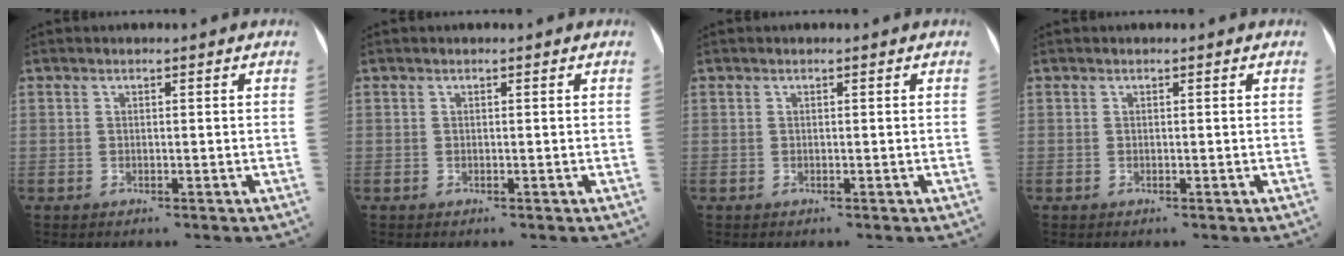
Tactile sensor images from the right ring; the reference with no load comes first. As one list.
[{"total": 0.0}, {"total": 0.0}, {"total": 0.0}]